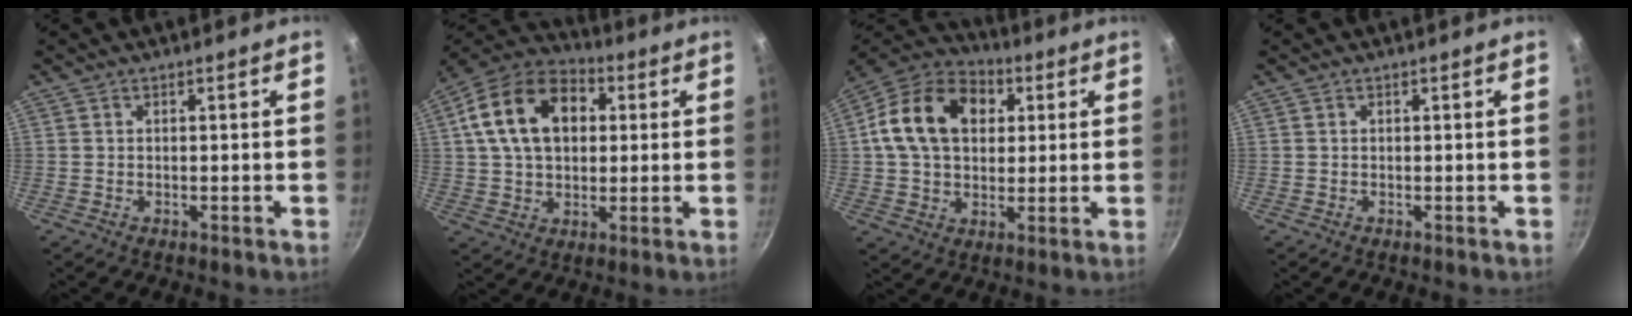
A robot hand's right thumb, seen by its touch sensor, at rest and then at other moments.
{"total": 17.7, "force": [4.1, 12.1, 12.2], "torque": [-0.193, 0.022, 0.054]}
{"total": 18.0, "force": [4.1, 13.0, 11.8], "torque": [-0.187, 0.020, 0.056]}
{"total": 0.0}